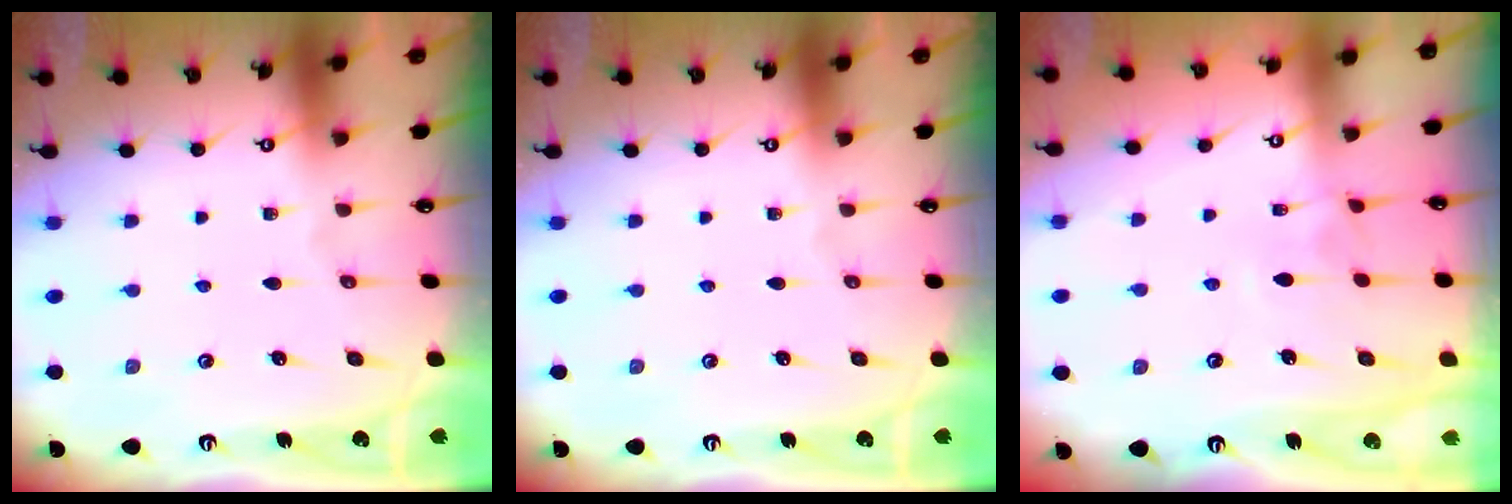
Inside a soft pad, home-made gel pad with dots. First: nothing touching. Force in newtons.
{"total": 0.0}
{"total": 2.7, "press": 2.7, "slide": 0.4}